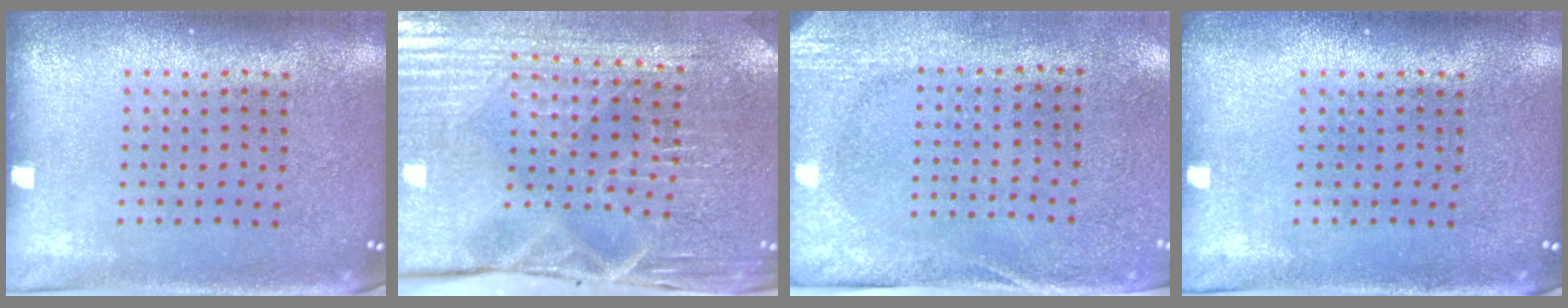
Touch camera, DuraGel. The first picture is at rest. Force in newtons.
{"total": 4.1, "press": 4.1, "slide": 0.5}
{"total": 2.8, "press": 2.2, "slide": 1.7}
{"total": 0.6, "press": 0.5, "slide": 0.2}